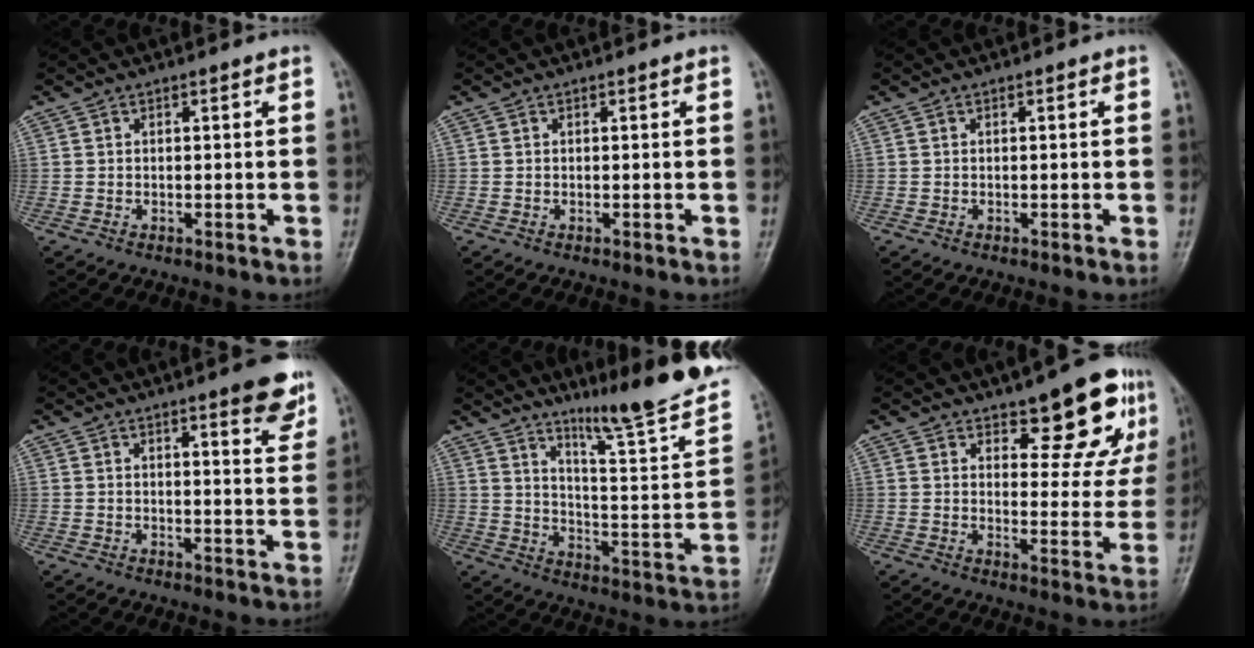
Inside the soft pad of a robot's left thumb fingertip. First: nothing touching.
{"total": 0.0}
{"total": 0.0}
{"total": 6.9, "force": [4.5, 1.4, 5.0], "torque": [-0.047, -0.025, 0.055]}
{"total": 20.5, "force": [16.0, 1.3, 12.8], "torque": [-0.165, -0.107, 0.237]}
{"total": 12.5, "force": [8.3, 4.7, 8.1], "torque": [-0.054, -0.052, 0.112]}